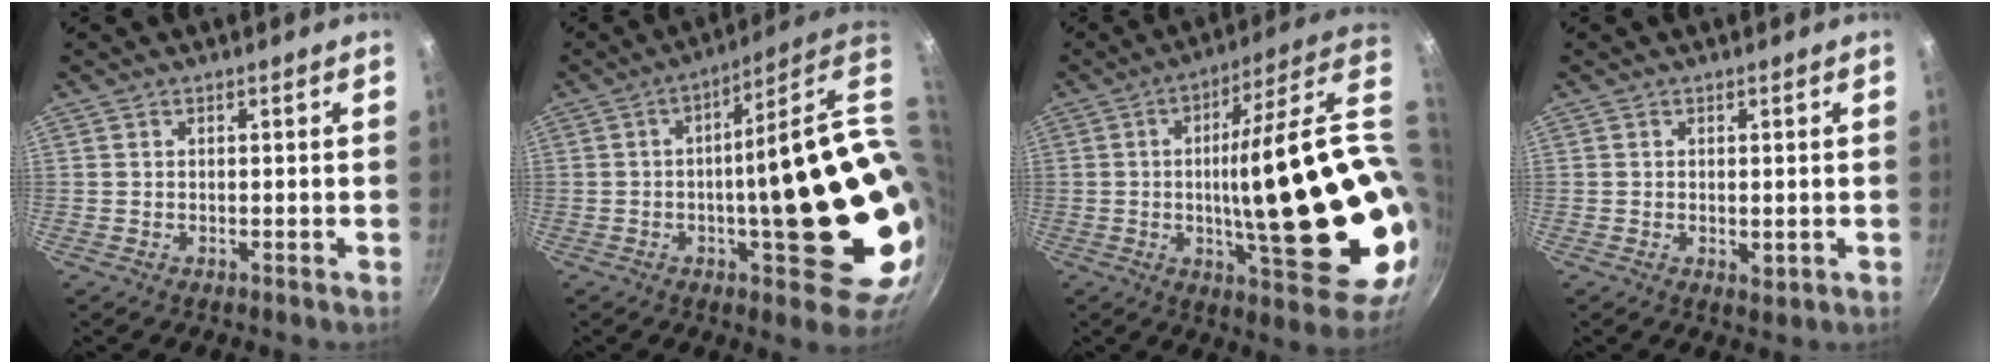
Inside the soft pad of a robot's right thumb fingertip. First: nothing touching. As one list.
[{"total": 25.2, "force": [-0.8, 6.4, 24.4], "torque": [-0.303, -0.006, -0.004]}, {"total": 28.5, "force": [-0.2, 6.2, 27.8], "torque": [-0.401, -0.011, 0.004]}, {"total": 1.7, "force": [0.0, 1.0, 1.4], "torque": [-0.020, -0.005, 0.001]}]